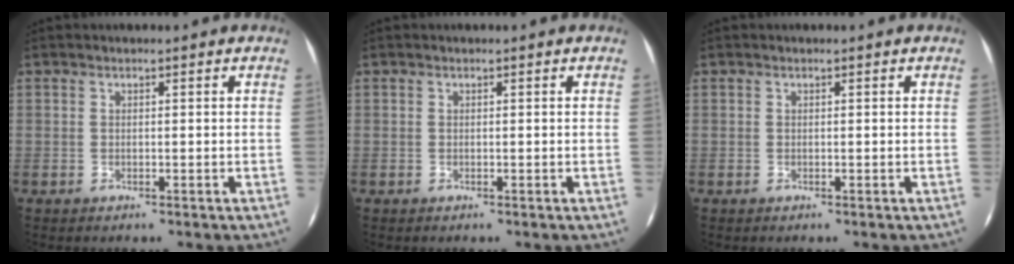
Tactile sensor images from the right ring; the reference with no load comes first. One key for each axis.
{"total": 0.0}
{"total": 0.0}